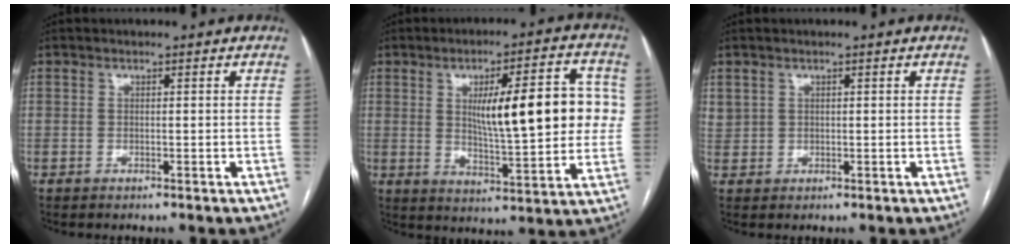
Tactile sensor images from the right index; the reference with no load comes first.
{"total": 16.3, "force": [2.4, 3.6, 15.7], "torque": [-0.217, 0.023, 0.040]}
{"total": 2.0, "force": [1.2, 1.6, 0.3], "torque": [0.004, 0.006, 0.022]}